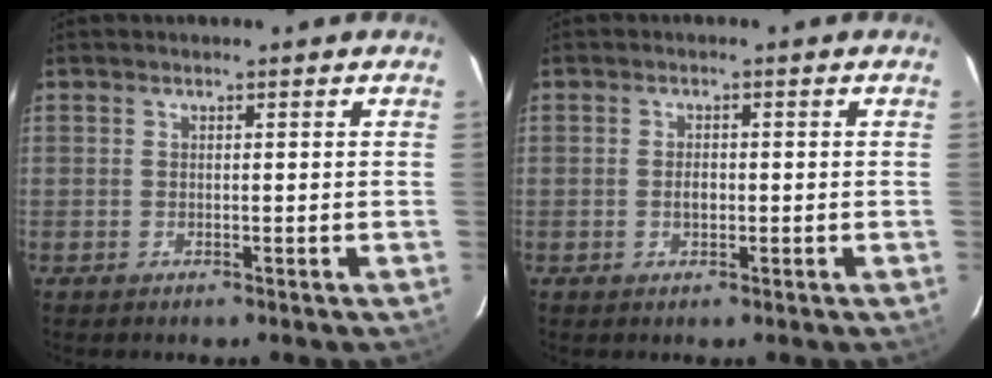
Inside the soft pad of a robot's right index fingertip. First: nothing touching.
{"total": 1.7, "force": [-0.3, 1.1, 1.2], "torque": [-0.022, 0.001, -0.006]}